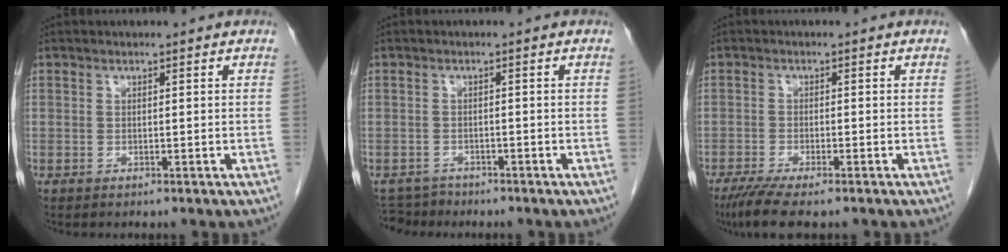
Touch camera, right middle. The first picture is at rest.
{"total": 3.2, "force": [-2.9, 1.2, -0.7], "torque": [0.013, -0.003, -0.049]}
{"total": 6.2, "force": [-4.7, 0.7, 4.0], "torque": [-0.067, -0.015, -0.076]}